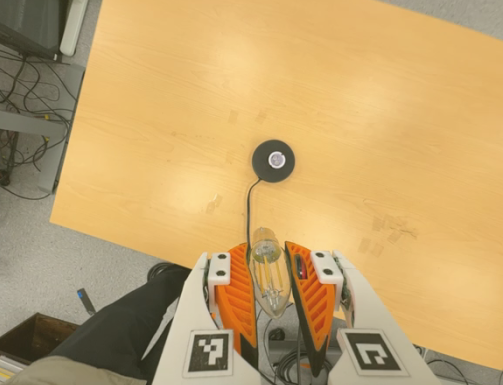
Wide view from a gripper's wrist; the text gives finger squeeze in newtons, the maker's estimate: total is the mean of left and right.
{"total": 20.3, "left": 22.5, "right": 18.2}